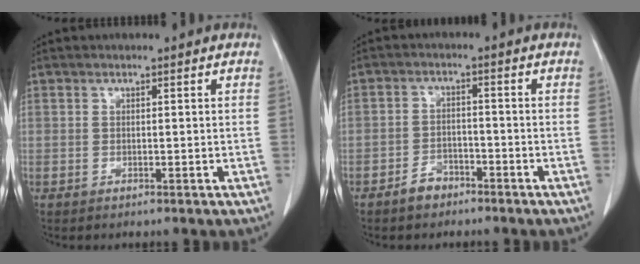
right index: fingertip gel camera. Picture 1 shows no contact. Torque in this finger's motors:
{"motor_torque": [0.52, -0.52, 0.23, 0.04]}